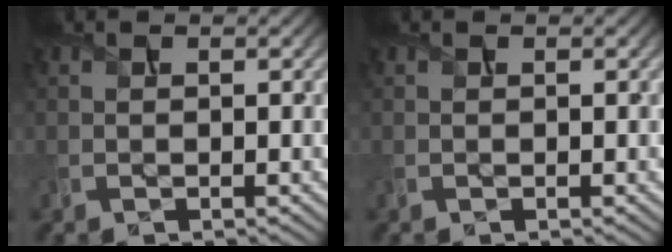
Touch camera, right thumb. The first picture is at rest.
{"total": 0.0}